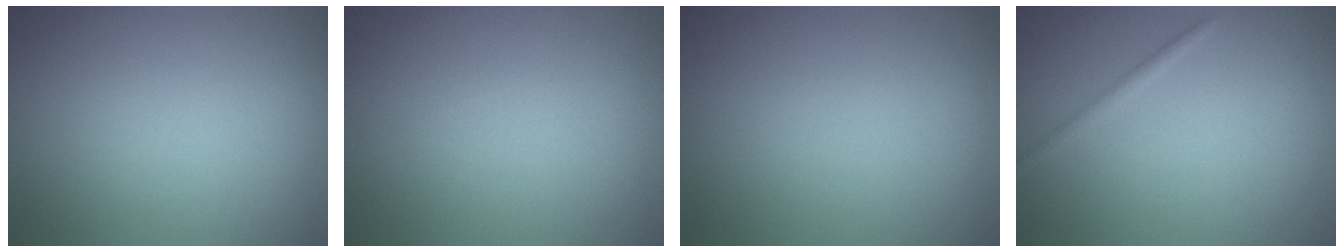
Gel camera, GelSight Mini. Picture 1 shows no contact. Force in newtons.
{"total": 0.0}
{"total": 0.0}
{"total": 1.0, "press": 1.0, "slide": 0.0}